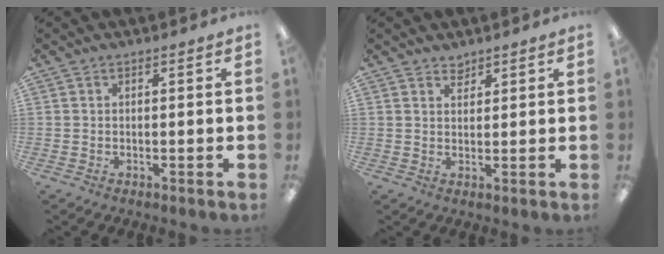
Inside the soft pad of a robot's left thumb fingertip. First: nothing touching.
{"total": 2.1, "force": [2.0, 0.7, 0.2], "torque": [0.003, -0.008, 0.036]}